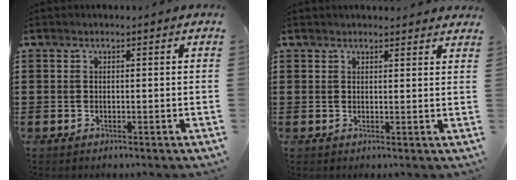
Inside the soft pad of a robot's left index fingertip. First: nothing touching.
{"total": 1.6, "force": [1.6, 0.2, 0.1], "torque": [-0.007, 0.001, 0.033]}